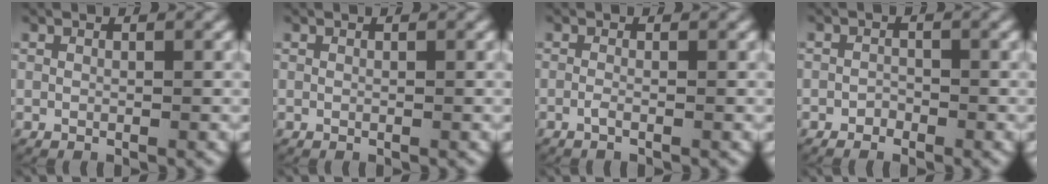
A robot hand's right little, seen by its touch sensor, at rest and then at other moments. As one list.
[{"total": 0.0}, {"total": 0.9, "force": [-0.7, 0.0, 0.6], "torque": [-0.023, -0.006, -0.012]}, {"total": 1.3, "force": [-1.0, 0.8, 0.1], "torque": [-0.002, -0.007, -0.019]}]